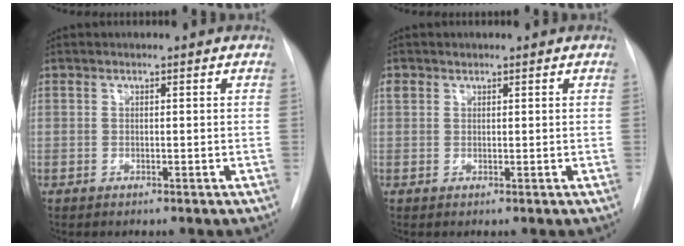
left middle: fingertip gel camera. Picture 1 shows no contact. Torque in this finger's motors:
{"motor_torque": [0.05, -0.03, -0.01, 0.00]}